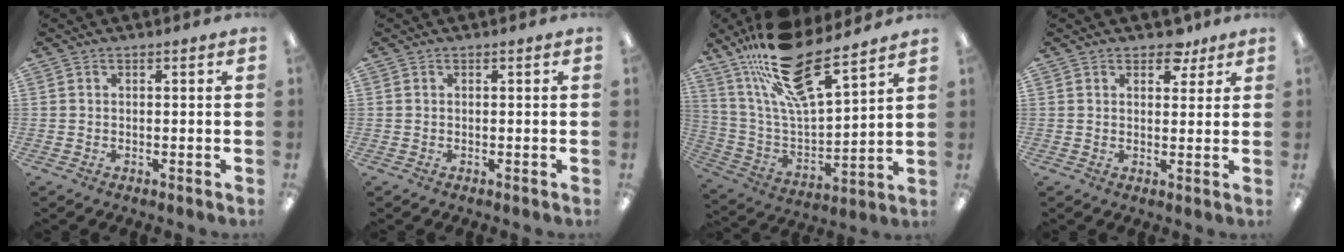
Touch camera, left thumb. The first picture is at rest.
{"total": 0.0}
{"total": 21.1, "force": [16.1, 6.4, 12.0], "torque": [-0.229, -0.094, 0.282]}
{"total": 4.7, "force": [3.4, 2.6, 2.0], "torque": [-0.007, -0.016, 0.054]}